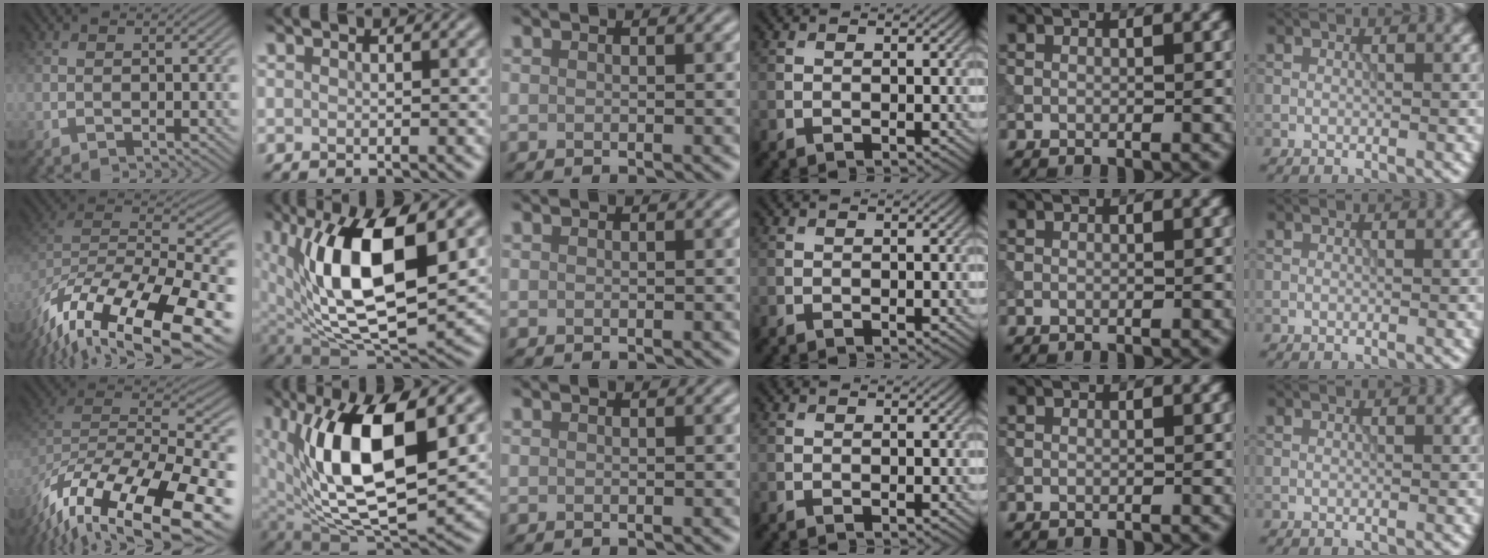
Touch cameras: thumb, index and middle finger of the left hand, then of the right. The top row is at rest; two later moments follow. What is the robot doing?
{"motion": "extract", "object": "tissue"}